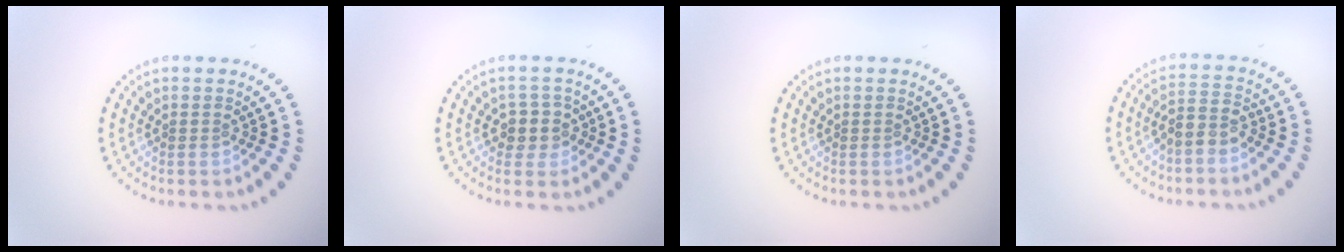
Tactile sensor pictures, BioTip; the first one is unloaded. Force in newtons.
{"total": 2.4, "press": 2.1, "slide": 1.0}
{"total": 0.0}
{"total": 2.4, "press": 2.1, "slide": 1.1}